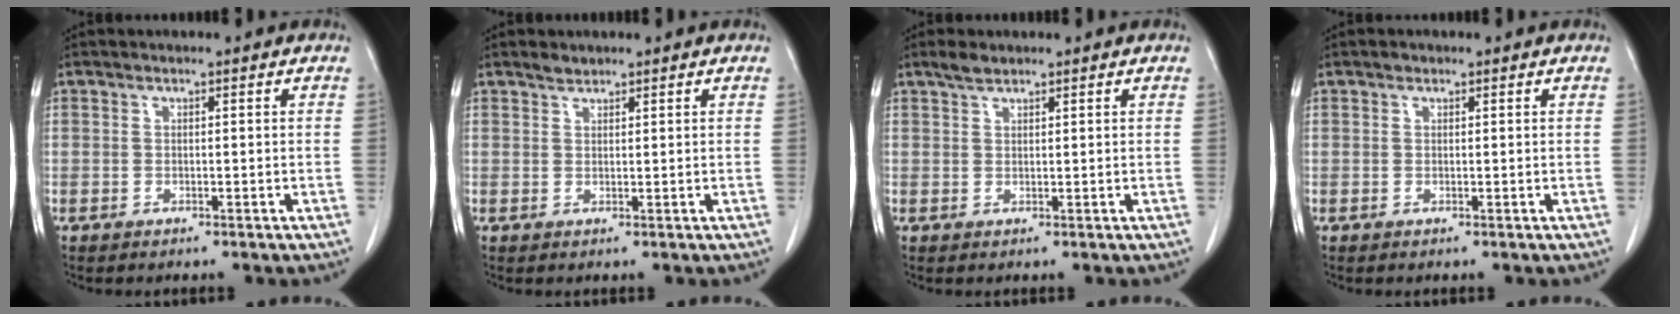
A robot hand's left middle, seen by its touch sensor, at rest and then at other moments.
{"total": 1.2, "force": [1.1, 0.4, 0.1], "torque": [-0.005, -0.001, 0.021]}
{"total": 1.9, "force": [1.6, 0.6, 0.8], "torque": [-0.020, 0.004, 0.032]}
{"total": 0.5, "force": [0.4, 0.3, 0.1], "torque": [-0.003, 0.001, 0.005]}